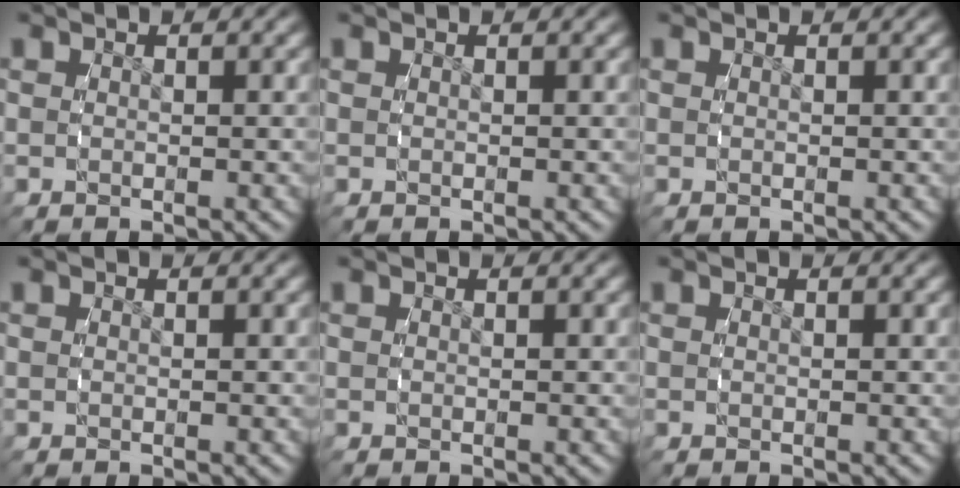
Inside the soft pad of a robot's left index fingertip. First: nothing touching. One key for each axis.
{"total": 0.0}
{"total": 0.0}
{"total": 0.0}
{"total": 0.0}
{"total": 0.0}